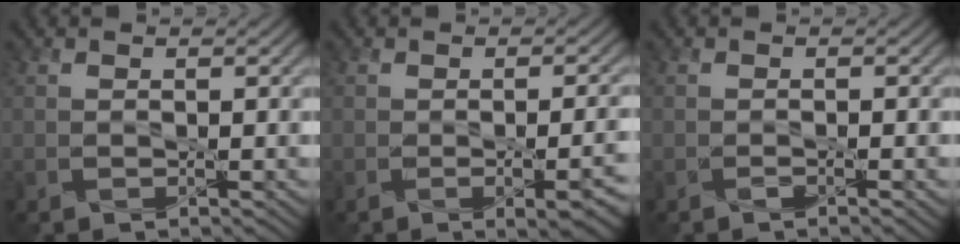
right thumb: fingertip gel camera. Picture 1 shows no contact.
{"total": 5.8, "force": [-2.0, 2.0, 5.0], "torque": [-0.062, -0.013, -0.015]}
{"total": 1.2, "force": [-0.7, 0.1, 1.0], "torque": [-0.016, -0.002, -0.014]}